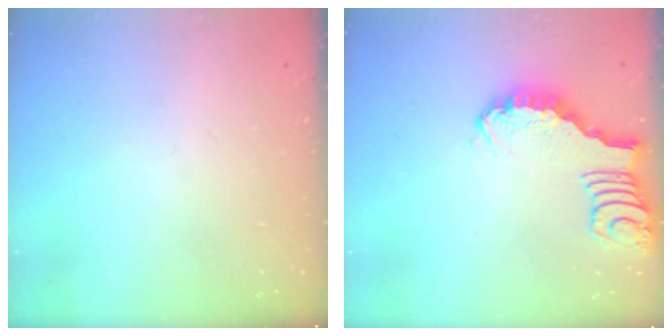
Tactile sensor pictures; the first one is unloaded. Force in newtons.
{"total": 2.7, "press": 2.7, "slide": 0.4}